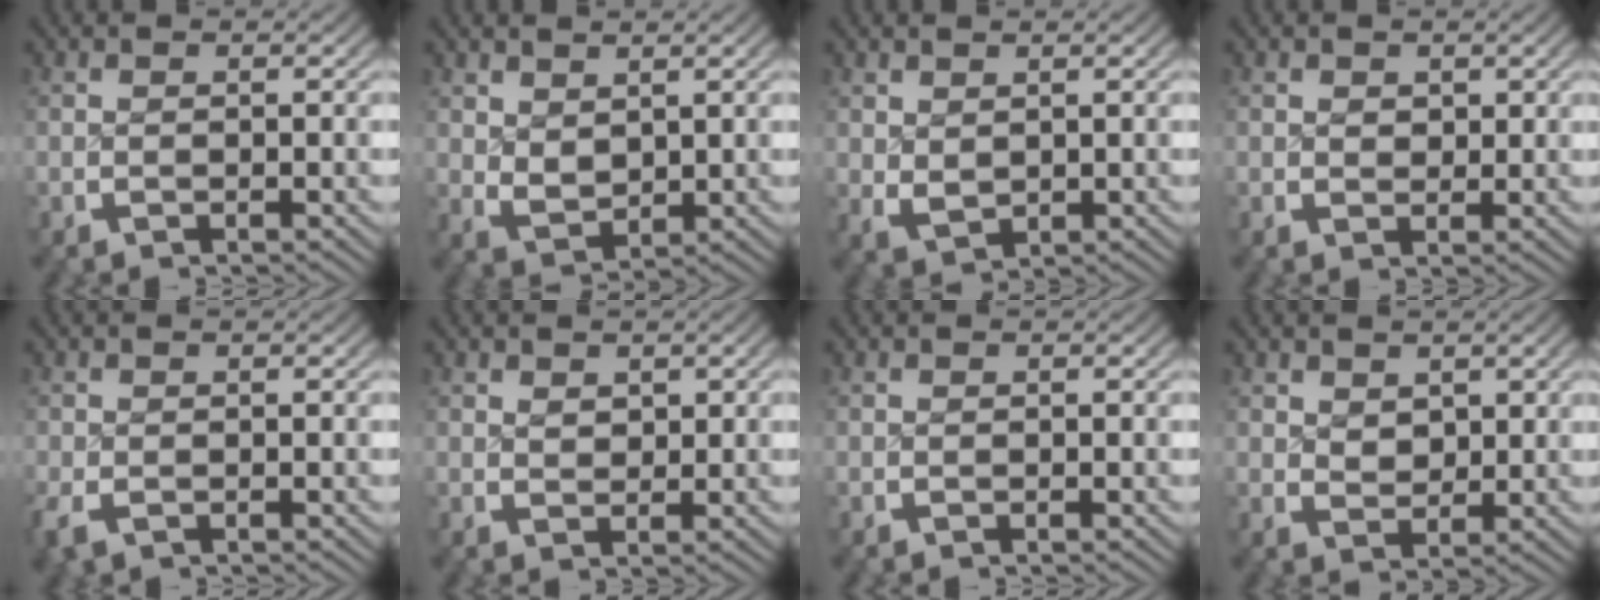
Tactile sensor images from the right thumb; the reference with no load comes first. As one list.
[{"total": 3.0, "force": [1.0, 2.1, 1.9], "torque": [-0.036, -0.016, 0.033]}, {"total": 2.2, "force": [0.5, 1.6, 1.4], "torque": [-0.025, -0.012, 0.024]}, {"total": 1.2, "force": [0.7, 0.9, 0.4], "torque": [-0.006, -0.014, 0.021]}, {"total": 1.6, "force": [-0.9, 1.1, 0.8], "torque": [-0.020, -0.010, -0.012]}, {"total": 1.2, "force": [1.0, 0.6, 0.5], "torque": [-0.002, -0.009, 0.026]}, {"total": 0.0}, {"total": 2.0, "force": [1.3, 1.3, 0.9], "torque": [-0.015, -0.016, 0.034]}]